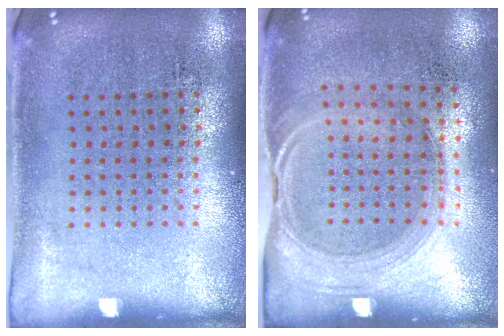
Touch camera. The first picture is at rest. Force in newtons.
{"total": 1.5, "press": 1.3, "slide": 0.7}